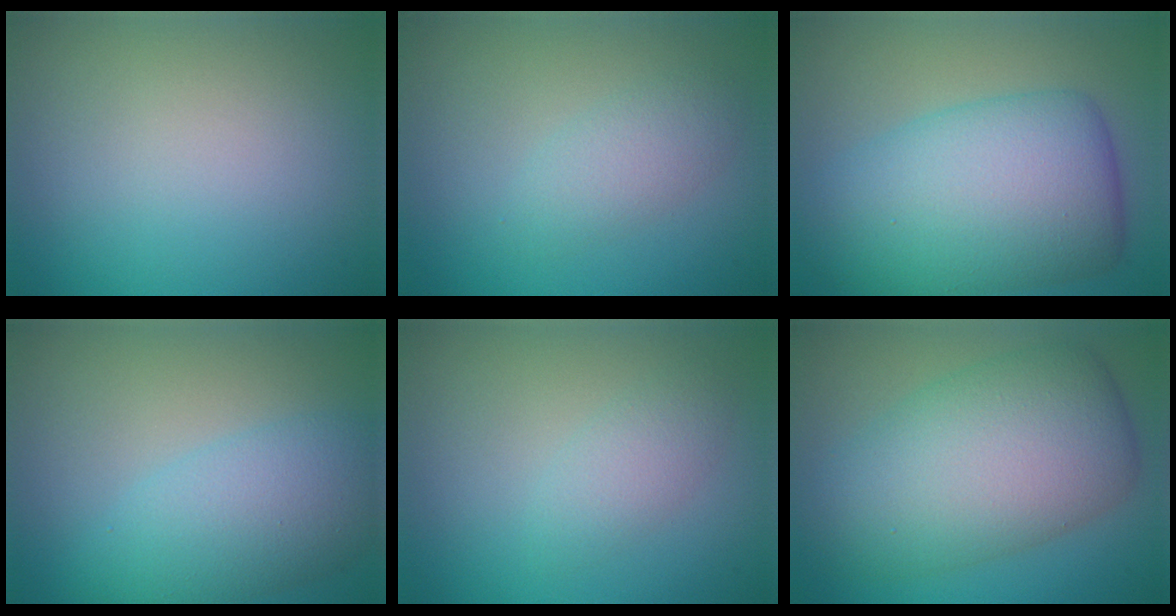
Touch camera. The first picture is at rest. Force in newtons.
{"total": 2.2, "press": 2.2, "slide": 0.0}
{"total": 10.5, "press": 10.5, "slide": 0.2}
{"total": 5.2, "press": 5.2, "slide": 0.1}
{"total": 1.9, "press": 1.9, "slide": 0.0}
{"total": 9.6, "press": 9.6, "slide": 0.4}